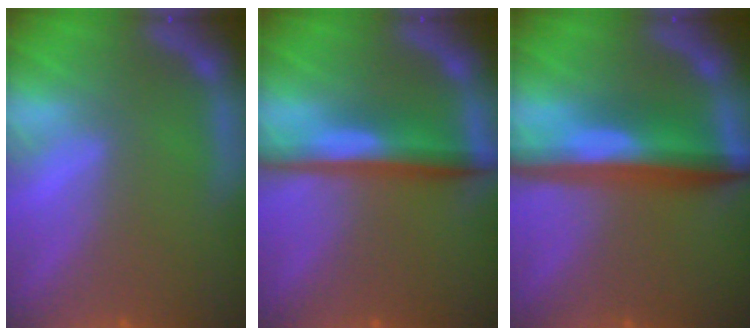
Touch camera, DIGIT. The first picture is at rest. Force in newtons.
{"total": 5.0}
{"total": 7.1}